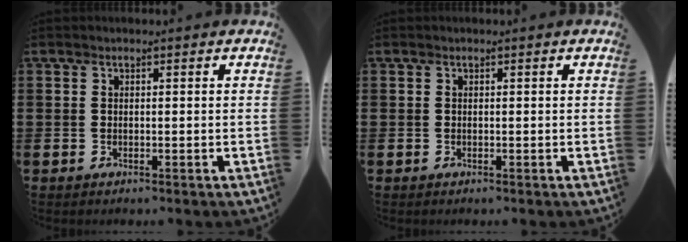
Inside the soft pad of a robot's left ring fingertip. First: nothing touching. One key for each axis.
{"total": 0.0}